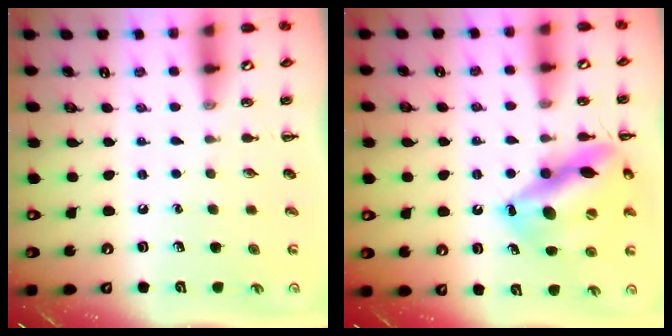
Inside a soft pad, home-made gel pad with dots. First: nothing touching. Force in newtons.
{"total": 17.7, "press": 17.6, "slide": 1.8}